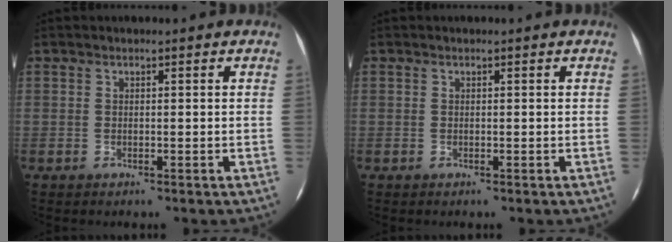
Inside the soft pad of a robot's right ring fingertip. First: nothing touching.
{"total": 0.0}